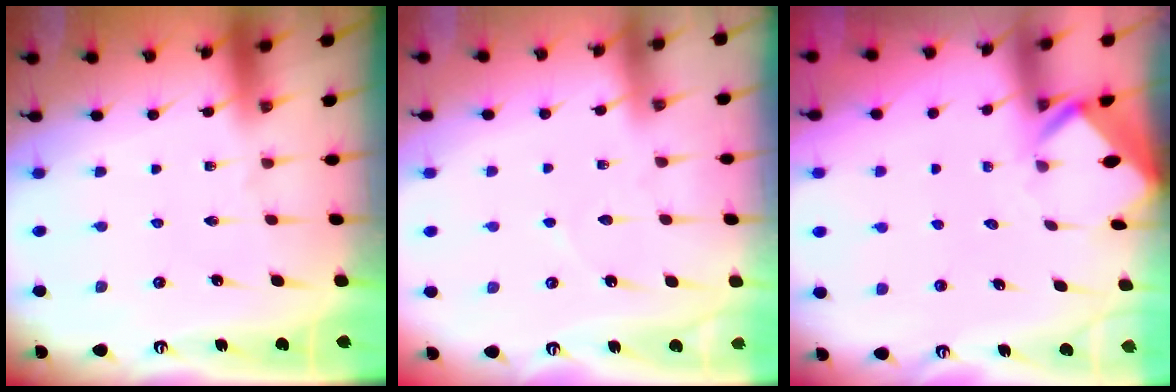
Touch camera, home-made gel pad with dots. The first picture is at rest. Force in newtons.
{"total": 2.9, "press": 2.9, "slide": 0.3}
{"total": 2.4, "press": 2.4, "slide": 0.1}